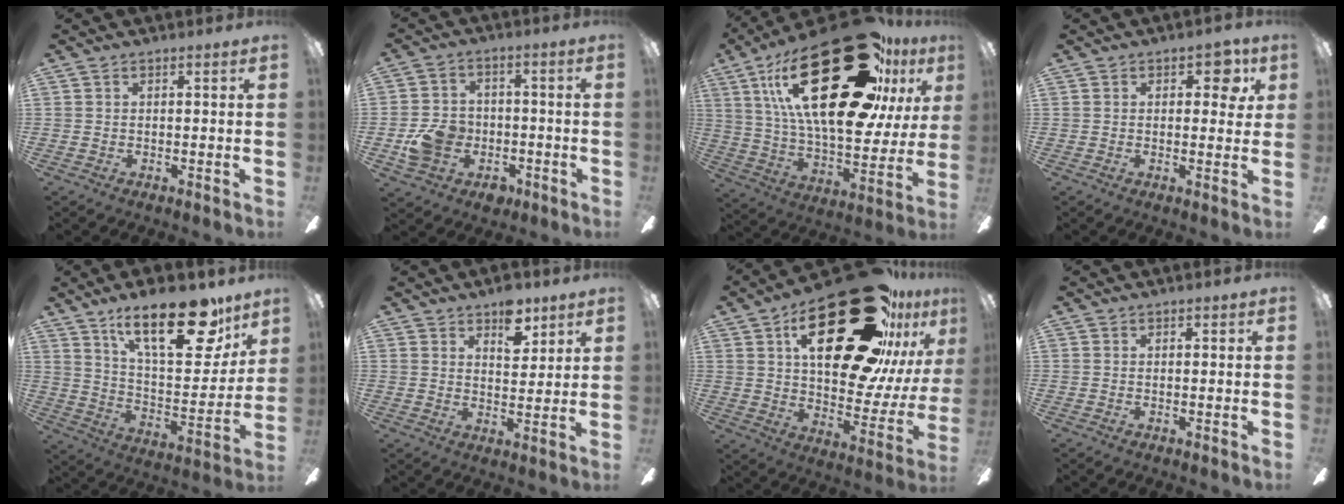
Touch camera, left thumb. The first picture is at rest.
{"total": 9.3, "force": [-2.7, 7.8, 4.3], "torque": [-0.096, 0.027, -0.044]}
{"total": 40.7, "force": [18.4, 16.3, 32.4], "torque": [-0.531, -0.114, 0.321]}
{"total": 5.7, "force": [2.3, 3.0, 4.3], "torque": [-0.048, -0.002, 0.033]}
{"total": 24.9, "force": [16.1, 9.3, 16.6], "torque": [-0.246, -0.095, 0.268]}
{"total": 7.7, "force": [5.2, 4.0, 4.1], "torque": [-0.038, -0.023, 0.086]}
{"total": 37.9, "force": [19.1, 17.1, 27.9], "torque": [-0.370, -0.116, 0.346]}
{"total": 0.0}